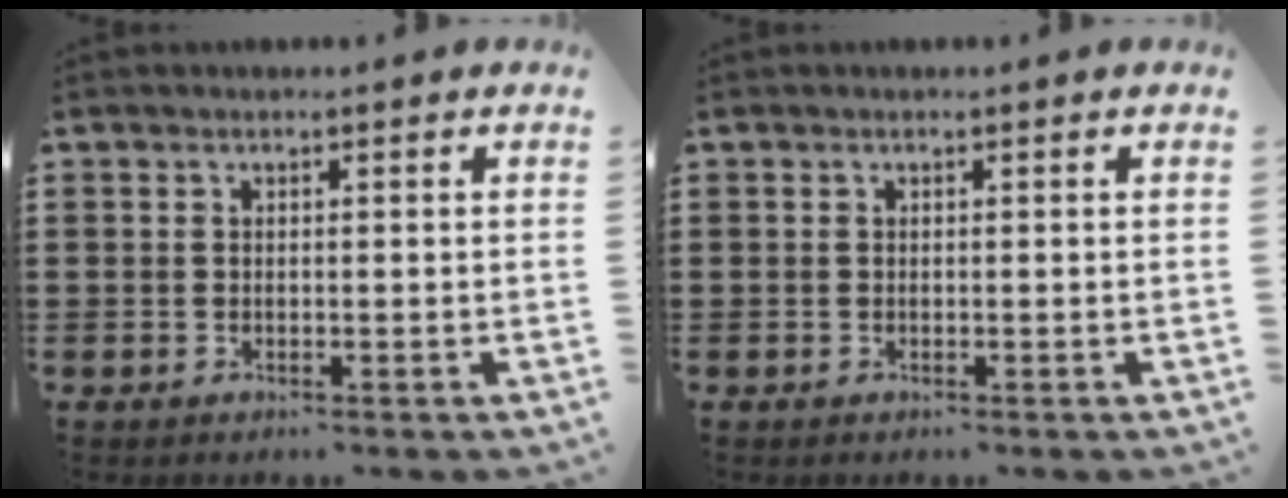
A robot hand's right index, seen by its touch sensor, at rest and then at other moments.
{"total": 0.0}